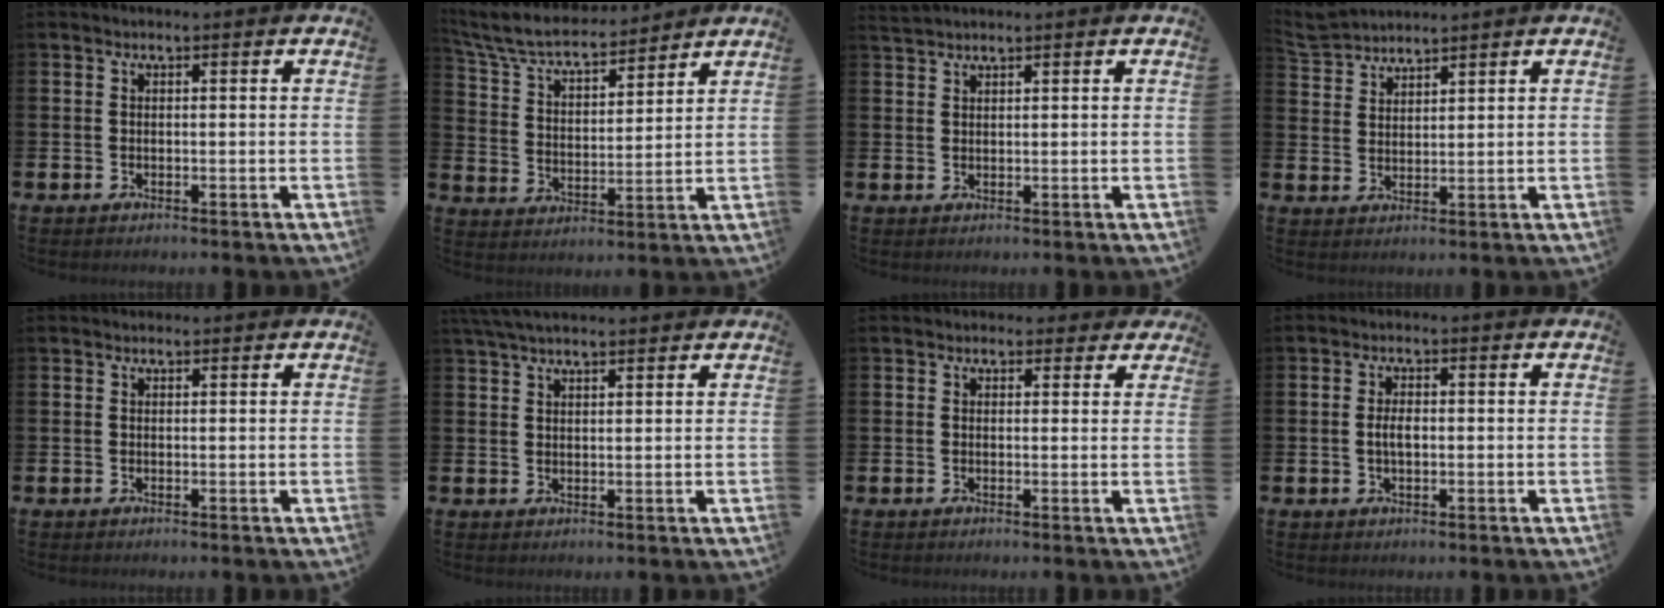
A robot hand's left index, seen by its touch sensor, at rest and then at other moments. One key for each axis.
{"total": 7.3, "fx": 6.7, "fy": 1.7, "fz": 2.4, "tx": -0.083, "ty": -0.043, "tz": 0.116}
{"total": 1.5, "fx": 1.5, "fy": 0.1, "fz": 0.0, "tx": -0.002, "ty": 0.001, "tz": 0.029}
{"total": 4.4, "fx": 4.4, "fy": 0.5, "fz": 0.2, "tx": -0.017, "ty": -0.018, "tz": 0.082}
{"total": 3.6, "fx": 3.5, "fy": 1.0, "fz": -0.1, "tx": 0.007, "ty": -0.018, "tz": 0.062}
{"total": 4.3, "fx": 3.8, "fy": 1.0, "fz": 1.7, "tx": -0.039, "ty": -0.006, "tz": 0.070}
{"total": 1.7, "fx": 1.3, "fy": 1.1, "fz": 0.1, "tx": 0.007, "ty": 0.002, "tz": 0.021}
{"total": 2.6, "fx": 0.0, "fy": 1.3, "fz": 2.2, "tx": -0.034, "ty": 0.001, "tz": -0.004}